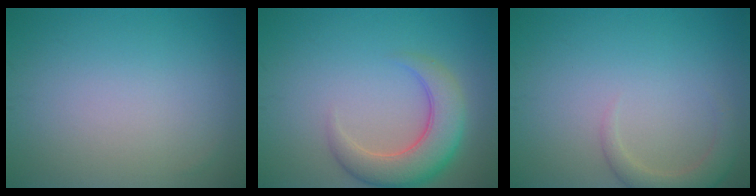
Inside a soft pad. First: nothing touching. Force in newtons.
{"total": 5.7, "press": 5.7, "slide": 0.4}
{"total": 2.4, "press": 2.4, "slide": 0.3}